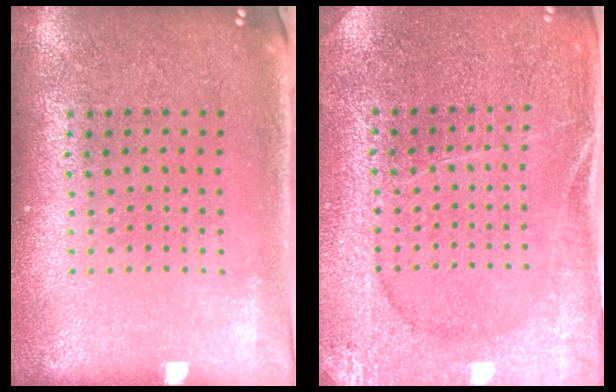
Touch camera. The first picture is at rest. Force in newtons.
{"total": 2.9, "press": 2.9, "slide": 0.3}